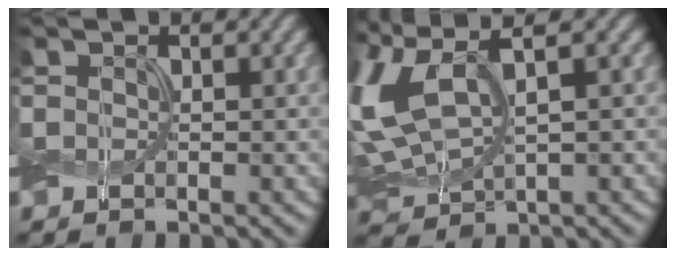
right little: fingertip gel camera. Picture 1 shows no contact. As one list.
[{"total": 9.3, "force": [2.6, 4.5, 7.8], "torque": [-0.205, 0.017, 0.056]}]